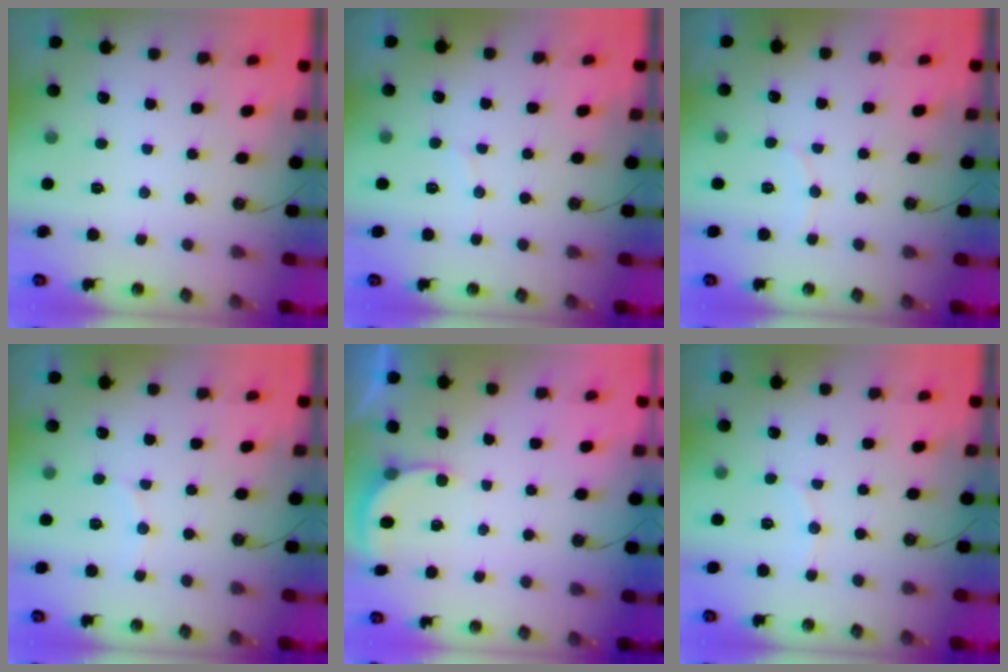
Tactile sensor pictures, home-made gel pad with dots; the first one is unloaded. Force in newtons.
{"total": 3.3, "press": 3.3, "slide": 0.4}
{"total": 4.7, "press": 4.7, "slide": 0.5}
{"total": 5.3, "press": 5.2, "slide": 1.2}
{"total": 3.0, "press": 3.0, "slide": 0.3}
{"total": 5.5, "press": 5.2, "slide": 1.6}